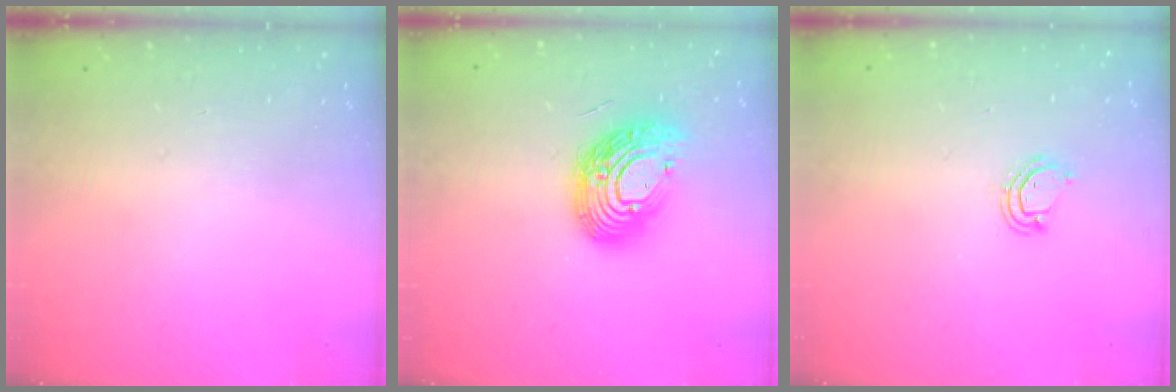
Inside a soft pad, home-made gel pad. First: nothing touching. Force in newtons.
{"total": 16.1, "press": 16.0, "slide": 1.3}
{"total": 3.4, "press": 3.4, "slide": 0.2}